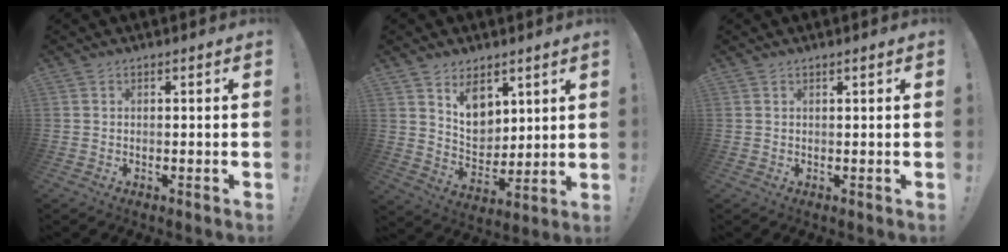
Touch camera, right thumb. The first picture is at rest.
{"total": 10.2, "force": [6.0, 7.2, 4.0], "torque": [-0.060, -0.040, 0.120]}
{"total": 1.0, "force": [0.7, -0.1, 0.8], "torque": [-0.015, 0.001, 0.011]}